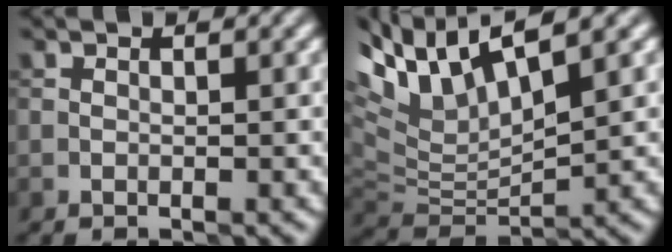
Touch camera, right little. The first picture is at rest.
{"total": 8.2, "force": [5.5, 2.5, 5.6], "torque": [-0.122, 0.013, 0.098]}